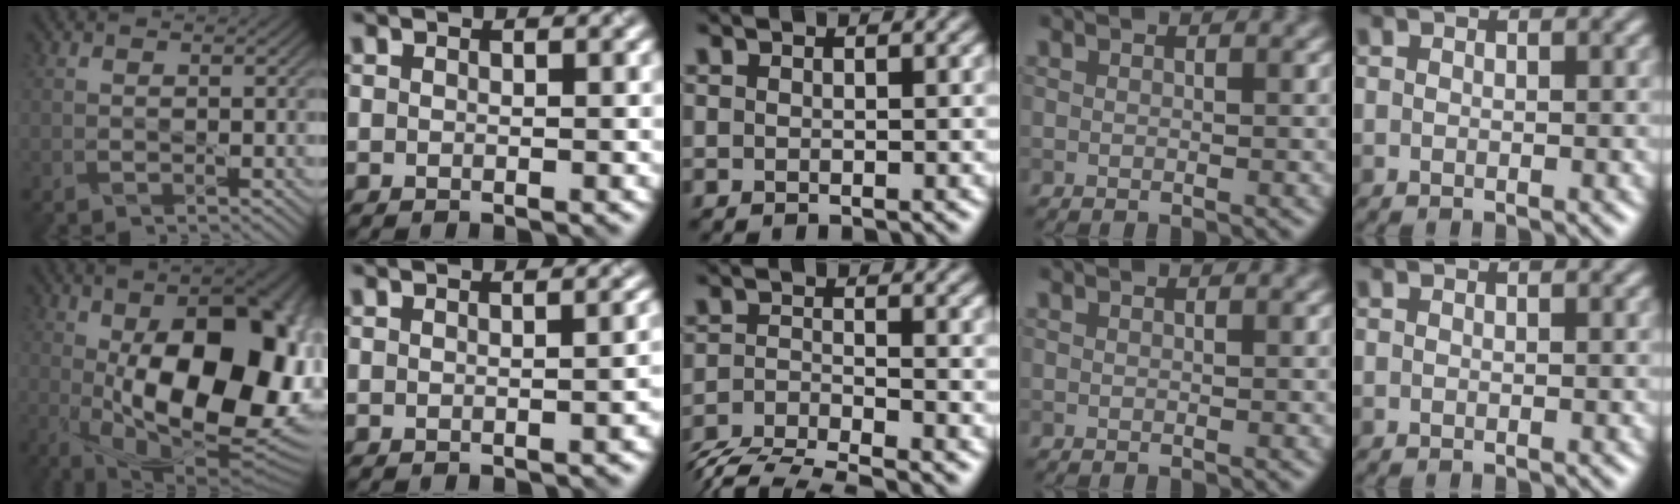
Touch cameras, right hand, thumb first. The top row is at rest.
{"thumb": {"total": 21.5, "force": [0.5, 10.7, 18.7], "torque": [-0.272, 0.001, -0.006]}, "index": {"total": 2.3, "force": [-0.5, 1.0, 1.9], "torque": [-0.013, 0.002, 0.000]}, "middle": {"total": 5.0, "force": [-4.7, 0.7, 1.6], "torque": [-0.034, -0.011, -0.091]}}